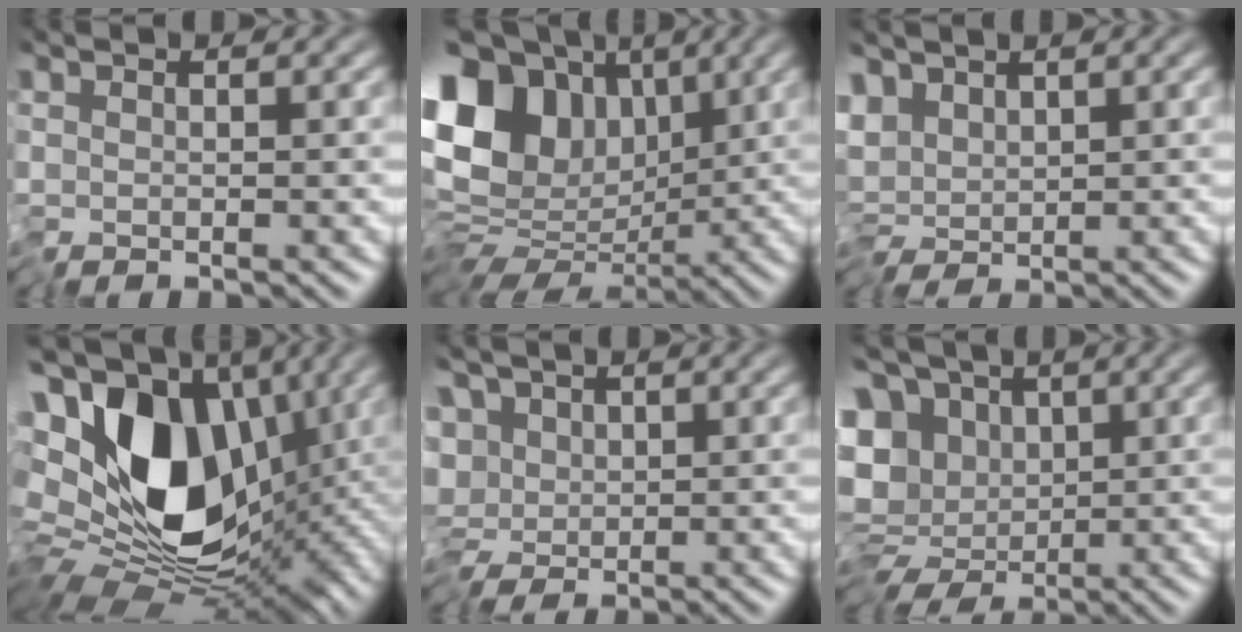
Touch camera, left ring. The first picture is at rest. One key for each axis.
{"total": 12.1, "fx": 2.1, "fy": 9.3, "fz": 7.5, "tx": -0.147, "ty": 0.025, "tz": 0.030}
{"total": 2.9, "fx": 0.5, "fy": 1.7, "fz": 2.3, "tx": -0.037, "ty": 0.003, "tz": 0.005}
{"total": 15.9, "fx": 1.5, "fy": 10.9, "fz": 11.5, "tx": -0.181, "ty": -0.013, "tz": 0.034}
{"total": 6.0, "fx": -0.4, "fy": 4.6, "fz": 3.8, "tx": -0.038, "ty": 0.012, "tz": -0.034}
{"total": 12.3, "fx": -0.1, "fy": 10.4, "fz": 6.5, "tx": -0.118, "ty": -0.010, "tz": -0.015}